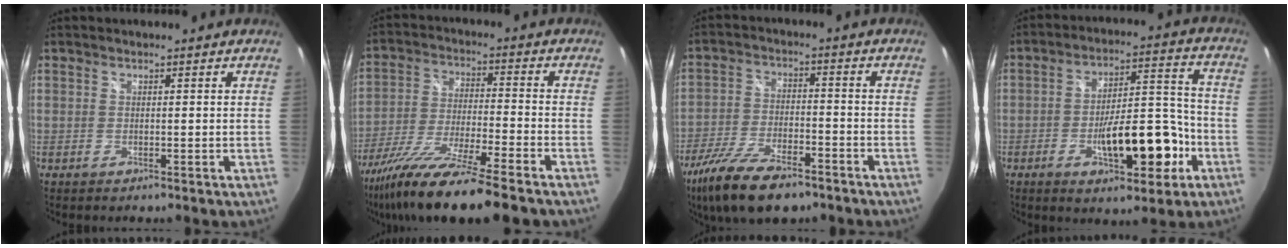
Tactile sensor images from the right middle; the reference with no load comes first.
{"total": 18.3, "force": [-14.3, 0.5, 11.3], "torque": [-0.219, -0.052, -0.251]}
{"total": 15.5, "force": [-11.0, 5.6, 9.3], "torque": [-0.202, -0.036, -0.197]}
{"total": 14.3, "force": [-5.9, 5.4, 11.9], "torque": [-0.191, 0.015, -0.077]}